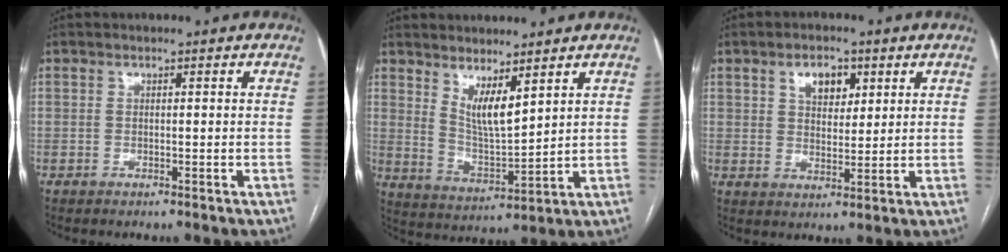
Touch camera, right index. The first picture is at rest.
{"total": 6.7, "force": [4.1, 1.3, 5.1], "torque": [-0.101, -0.020, 0.088]}
{"total": 5.5, "force": [2.5, 3.3, 3.7], "torque": [-0.061, 0.008, 0.045]}